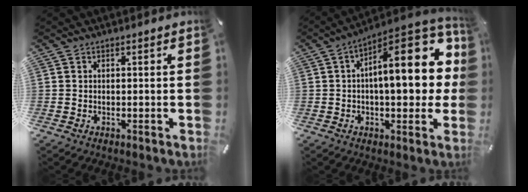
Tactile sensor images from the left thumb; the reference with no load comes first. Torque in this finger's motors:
{"motor_torque": [2.47, 2.54, 1.69, -1.08, 0.22]}